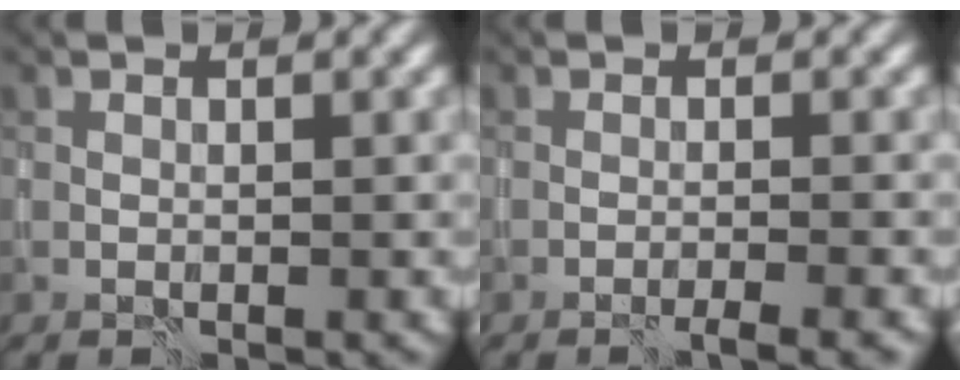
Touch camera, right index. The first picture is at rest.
{"total": 1.9, "force": [-1.0, 0.3, 1.6], "torque": [-0.012, -0.003, -0.022]}